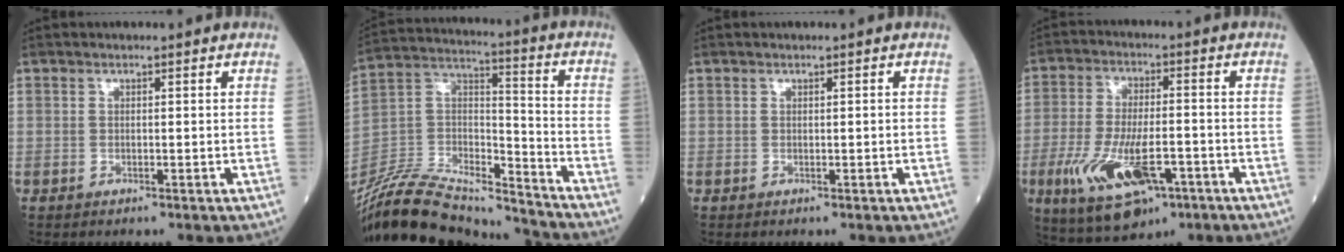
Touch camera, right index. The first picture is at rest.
{"total": 22.9, "force": [-21.4, 3.5, 7.4], "torque": [-0.166, 0.011, -0.373]}
{"total": 0.0}
{"total": 13.9, "force": [-5.7, 5.3, 11.5], "torque": [-0.225, -0.013, -0.086]}